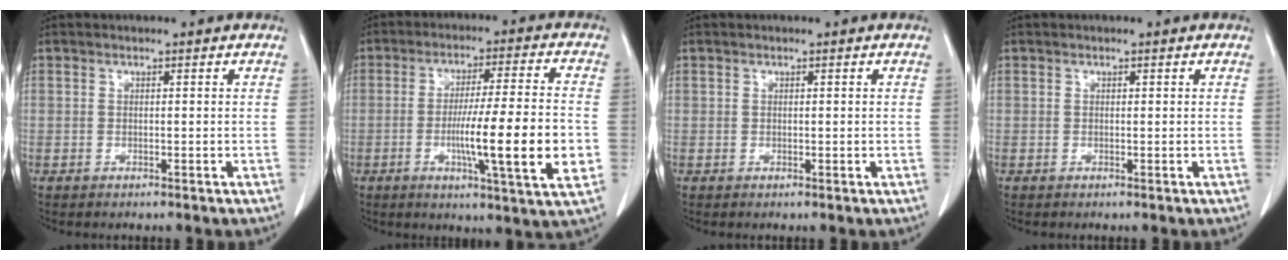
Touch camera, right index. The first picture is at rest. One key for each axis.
{"total": 14.6, "fx": -3.0, "fy": 0.1, "fz": 14.3, "tx": -0.228, "ty": -0.012, "tz": -0.051}
{"total": 0.0}
{"total": 0.0}